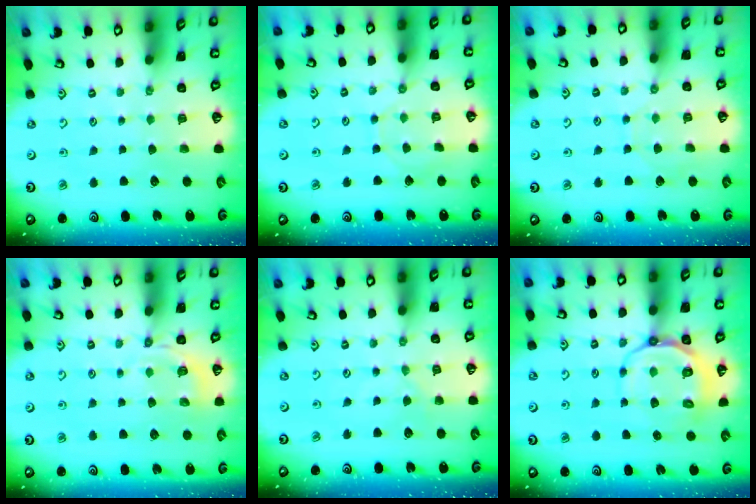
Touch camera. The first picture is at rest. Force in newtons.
{"total": 6.4, "press": 6.4, "slide": 0.5}
{"total": 3.0, "press": 2.9, "slide": 0.4}
{"total": 5.0, "press": 4.5, "slide": 2.3}
{"total": 0.0}
{"total": 10.5, "press": 10.2, "slide": 2.4}